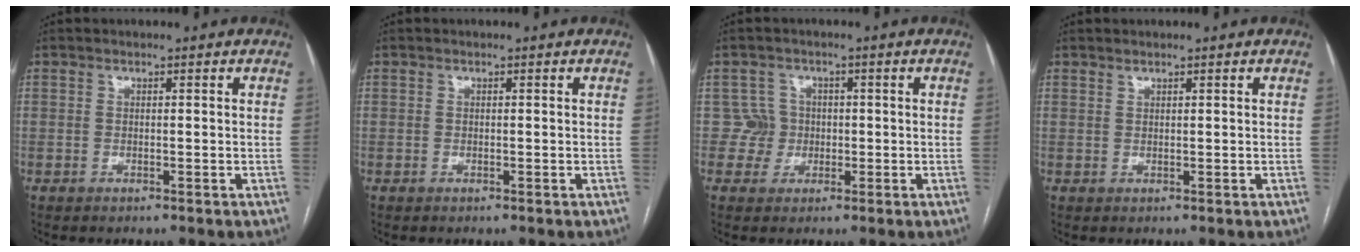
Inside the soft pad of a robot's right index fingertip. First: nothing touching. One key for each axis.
{"total": 0.0}
{"total": 3.3, "fx": -0.2, "fy": 3.2, "fz": -0.6, "tx": 0.025, "ty": 0.012, "tz": -0.005}
{"total": 0.5, "fx": 0.5, "fy": 0.0, "fz": 0.1, "tx": -0.004, "ty": -0.003, "tz": 0.011}